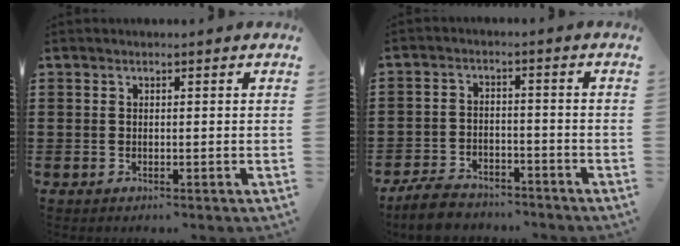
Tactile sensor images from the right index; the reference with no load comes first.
{"total": 4.9, "force": [-4.6, 1.2, 1.2], "torque": [-0.031, 0.009, -0.094]}